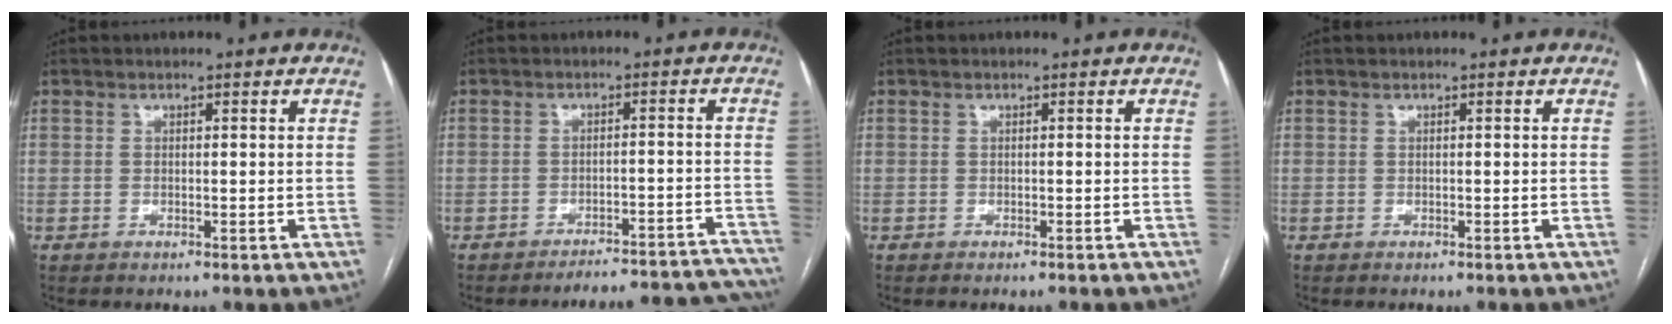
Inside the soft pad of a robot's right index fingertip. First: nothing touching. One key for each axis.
{"total": 18.9, "fx": -18.5, "fy": 1.8, "fz": 3.3, "tx": -0.008, "ty": 0.012, "tz": -0.211}
{"total": 1.8, "fx": -1.7, "fy": 0.1, "fz": 0.5, "tx": -0.004, "ty": -0.002, "tz": -0.022}
{"total": 0.8, "fx": -0.8, "fy": 0.0, "fz": 0.2, "tx": 0.001, "ty": -0.001, "tz": -0.012}